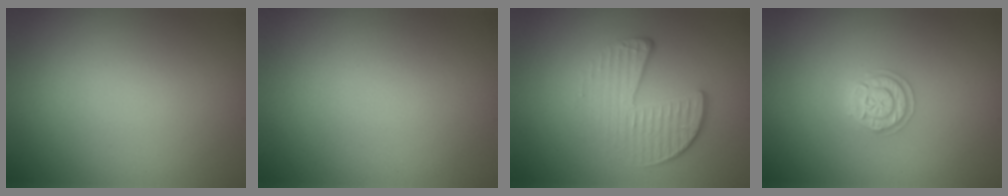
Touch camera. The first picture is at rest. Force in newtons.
{"total": 0.0}
{"total": 4.2, "press": 2.9, "slide": 3.0}
{"total": 2.0, "press": 2.0, "slide": 0.3}